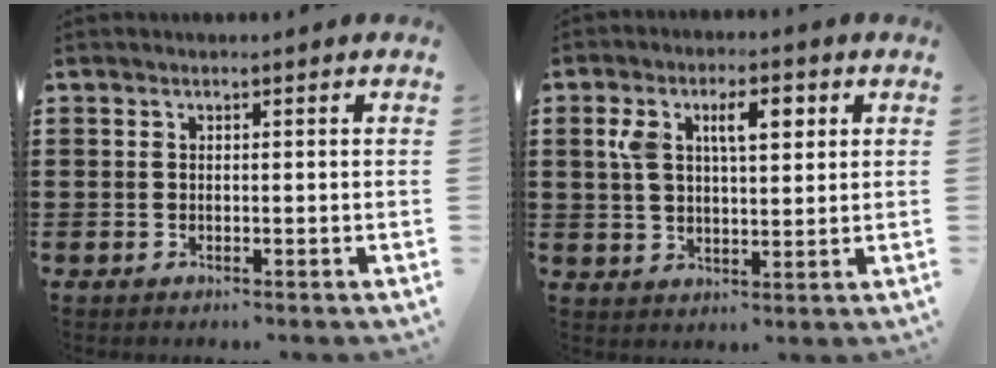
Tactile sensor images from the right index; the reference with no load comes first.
{"total": 7.3, "force": [2.5, 3.4, 5.9], "torque": [-0.103, 0.005, 0.036]}